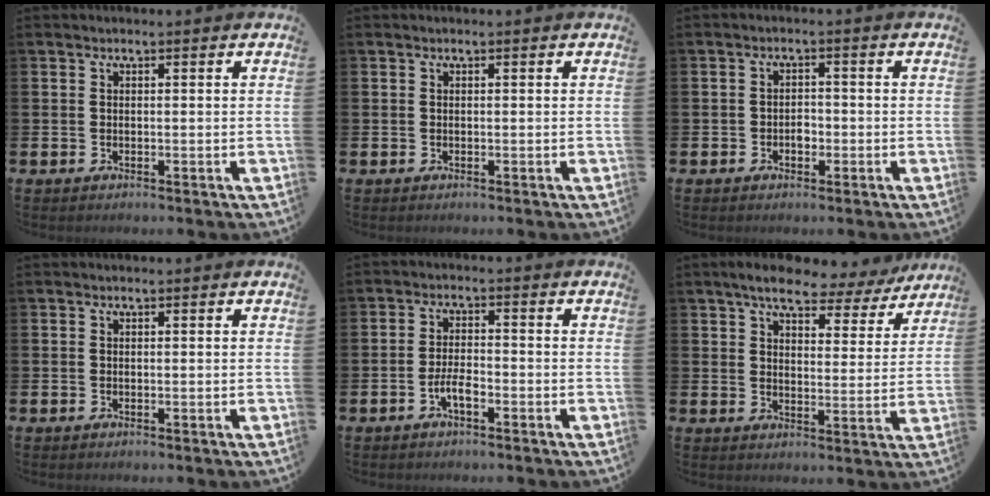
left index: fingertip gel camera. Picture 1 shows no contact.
{"total": 0.0}
{"total": 1.8, "force": [-0.7, 1.3, 0.9], "torque": [-0.008, 0.000, -0.018]}
{"total": 0.0}
{"total": 3.0, "force": [-1.4, 1.0, 2.4], "torque": [-0.056, 0.005, -0.028]}
{"total": 6.6, "force": [5.9, 1.9, 2.4], "torque": [-0.049, -0.033, 0.096]}